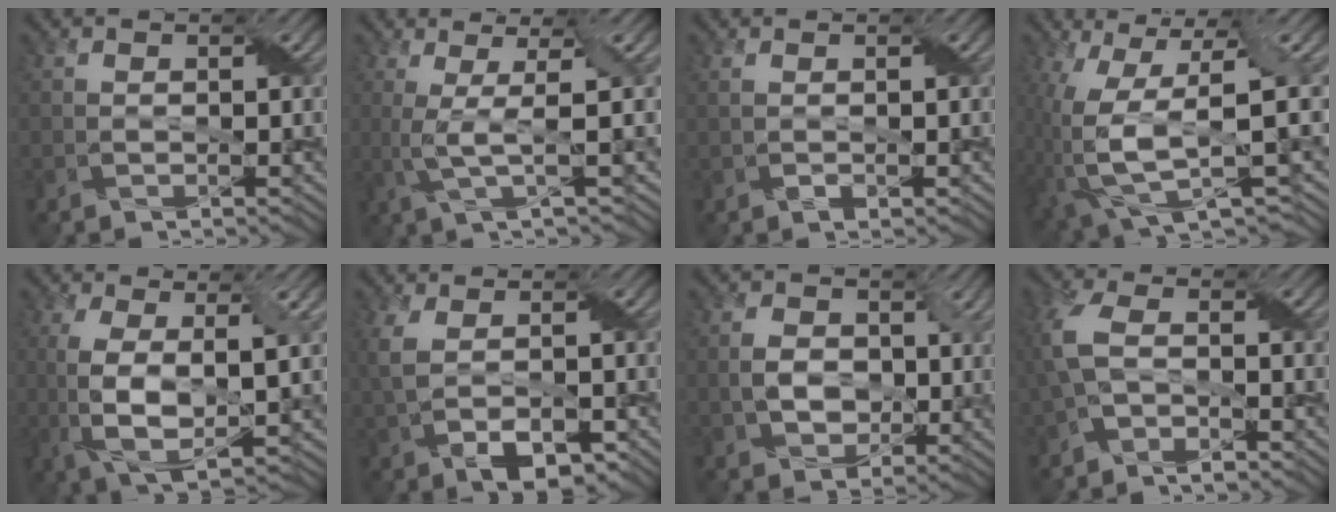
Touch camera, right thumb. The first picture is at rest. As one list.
[{"total": 4.2, "force": [0.5, 0.4, 4.2], "torque": [-0.086, 0.005, 0.010]}, {"total": 0.7, "force": [0.3, 0.1, 0.7], "torque": [-0.015, 0.001, 0.004]}, {"total": 11.5, "force": [-1.6, 3.6, 10.8], "torque": [-0.243, -0.022, -0.011]}, {"total": 8.9, "force": [0.1, 3.3, 8.3], "torque": [-0.178, -0.005, 0.003]}, {"total": 6.4, "force": [-0.8, 3.7, 5.1], "torque": [-0.120, -0.011, -0.011]}, {"total": 5.3, "force": [0.1, 4.1, 3.3], "torque": [-0.070, -0.005, 0.006]}, {"total": 6.3, "force": [-0.8, 3.9, 4.9], "torque": [-0.132, 0.001, -0.021]}]